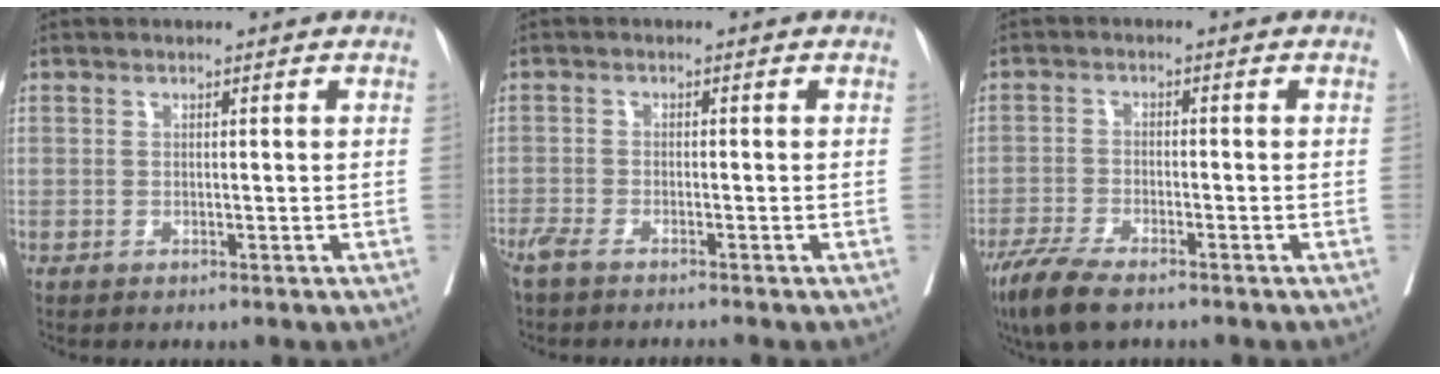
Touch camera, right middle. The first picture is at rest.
{"total": 4.4, "force": [-3.8, 0.3, 2.2], "torque": [-0.034, -0.009, -0.068]}
{"total": 7.1, "force": [-5.3, 1.3, 4.6], "torque": [-0.090, -0.019, -0.093]}